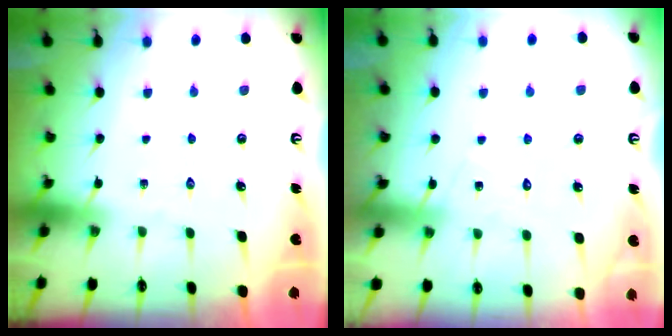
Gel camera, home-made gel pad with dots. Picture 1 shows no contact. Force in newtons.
{"total": 7.8, "press": 7.8, "slide": 0.6}